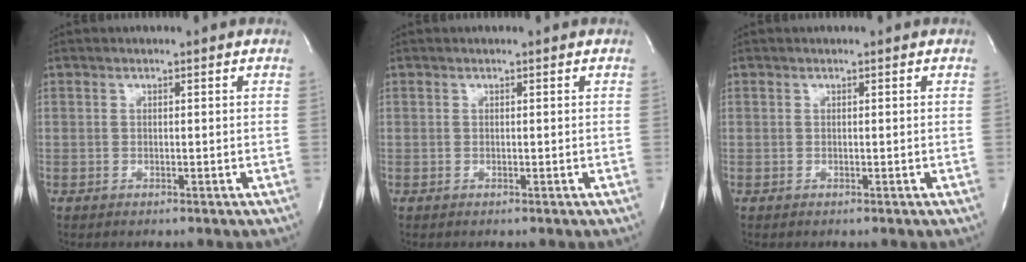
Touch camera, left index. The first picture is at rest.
{"total": 0.0}
{"total": 0.0}